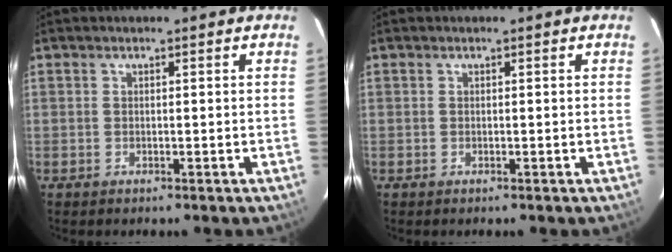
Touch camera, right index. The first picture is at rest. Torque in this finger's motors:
{"motor_torque": [-0.01, 0.01, 0.00, 0.00]}